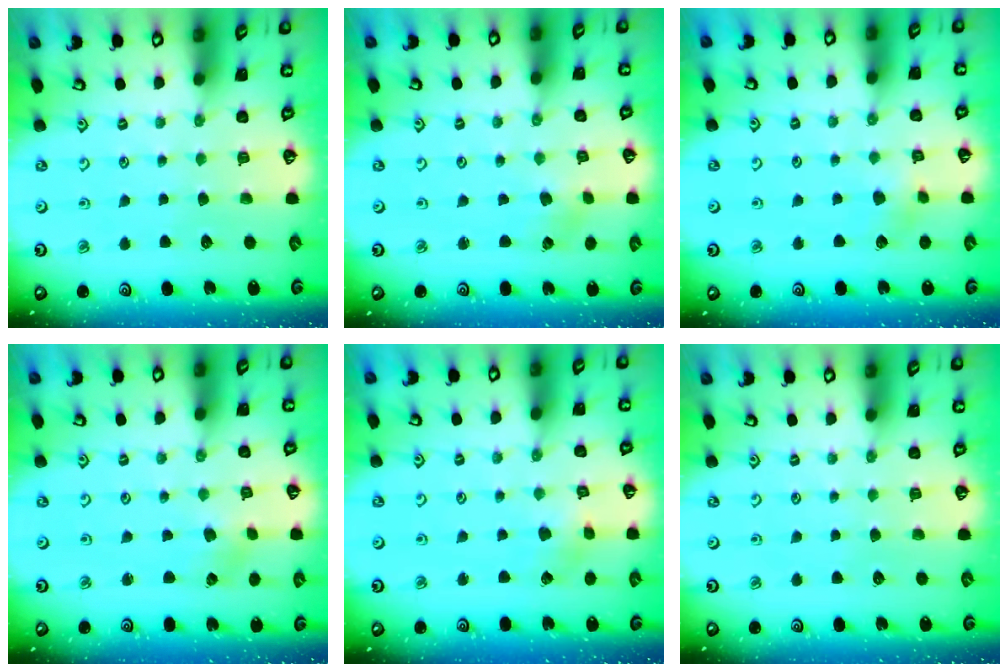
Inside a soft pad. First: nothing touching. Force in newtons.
{"total": 2.6, "press": 2.6, "slide": 0.2}
{"total": 4.0, "press": 4.0, "slide": 0.2}
{"total": 2.6, "press": 2.6, "slide": 0.2}
{"total": 2.4, "press": 2.4, "slide": 0.2}
{"total": 0.0}